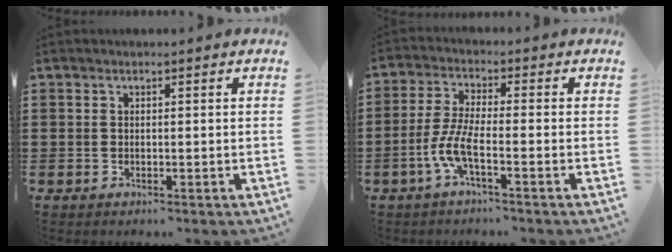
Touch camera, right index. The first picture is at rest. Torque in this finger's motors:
{"motor_torque": [1.56, 0.57, 0.44, 0.18]}